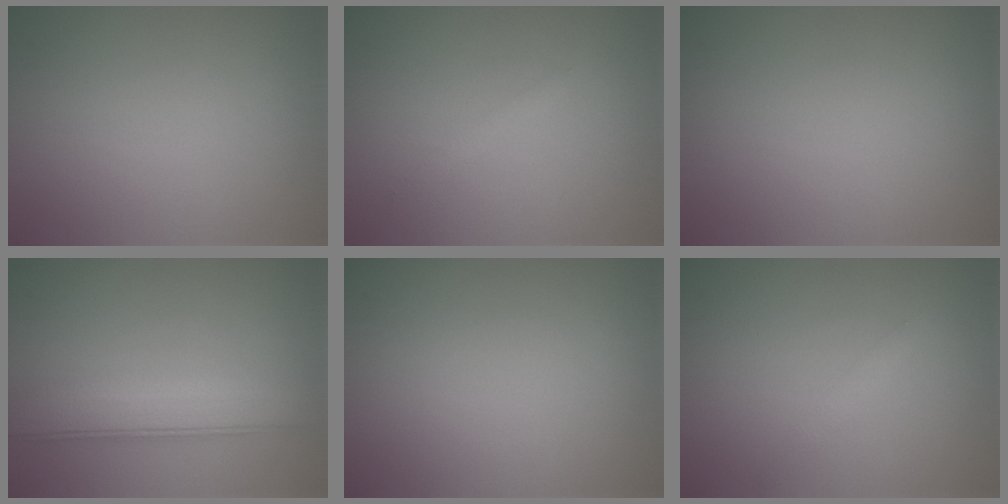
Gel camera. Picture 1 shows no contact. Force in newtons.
{"total": 0.7, "press": 0.7, "slide": 0.1}
{"total": 0.0}
{"total": 4.9, "press": 4.9, "slide": 0.3}
{"total": 0.0}
{"total": 1.0, "press": 0.9, "slide": 0.1}